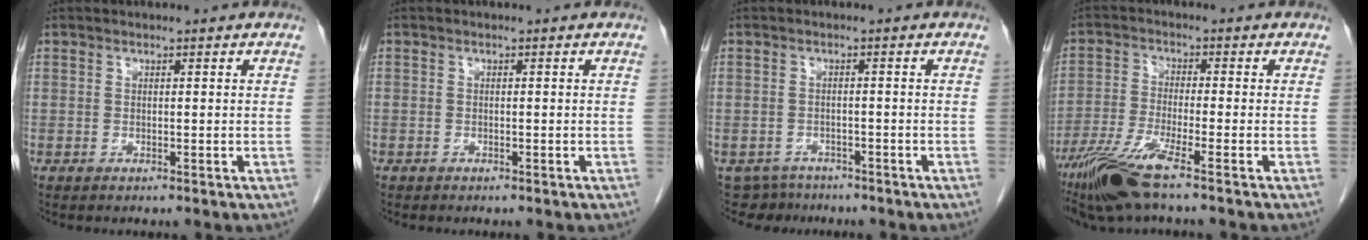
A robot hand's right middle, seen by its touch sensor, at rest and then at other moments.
{"total": 0.0}
{"total": 4.2, "force": [-3.6, 2.1, -0.8], "torque": [0.017, 0.005, -0.058]}
{"total": 8.3, "force": [-5.6, -0.2, 6.1], "torque": [-0.127, -0.025, -0.110]}